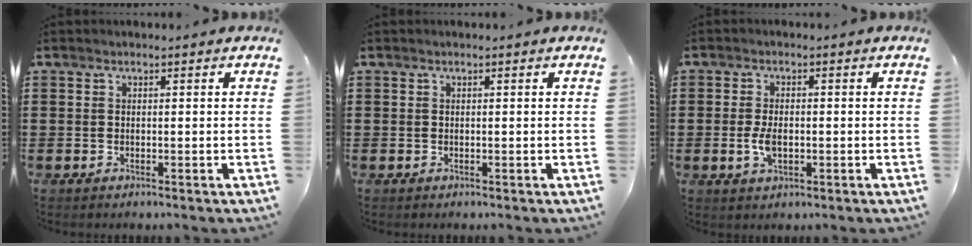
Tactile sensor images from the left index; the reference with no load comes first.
{"total": 0.0}
{"total": 3.7, "force": [-0.6, 2.0, 3.1], "torque": [-0.071, -0.003, -0.013]}